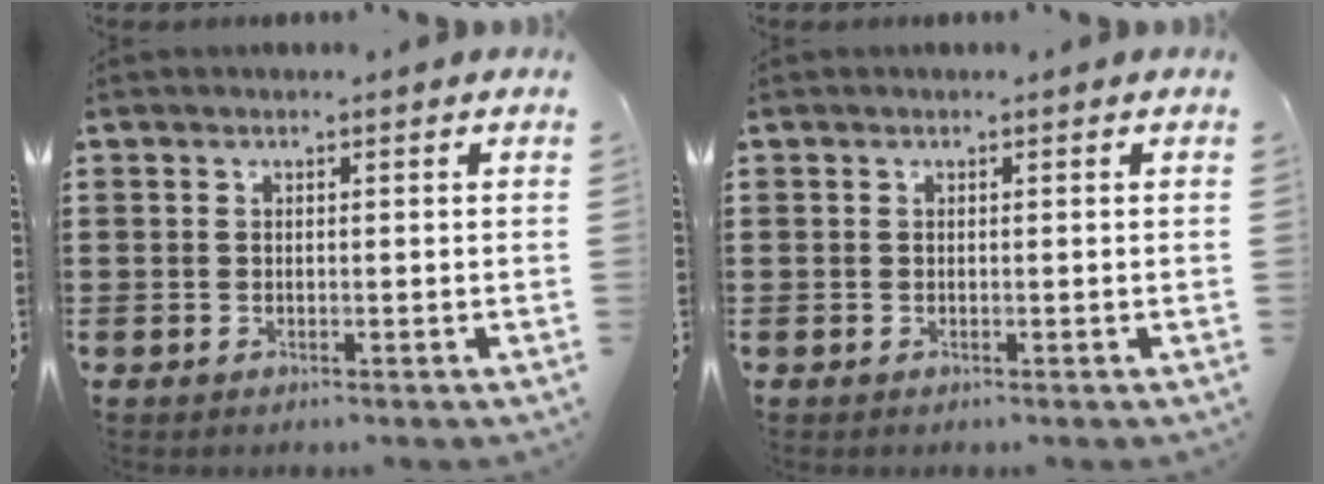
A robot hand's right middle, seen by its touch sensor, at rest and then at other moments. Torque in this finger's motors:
{"motor_torque": [-0.09, -0.28, 0.00, 0.01]}